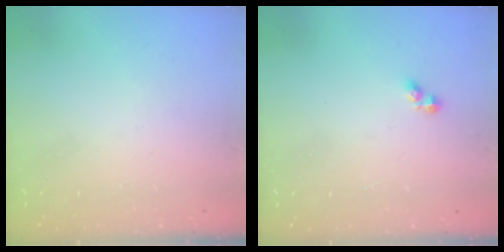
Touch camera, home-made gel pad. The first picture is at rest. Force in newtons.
{"total": 2.1, "press": 2.1, "slide": 0.3}